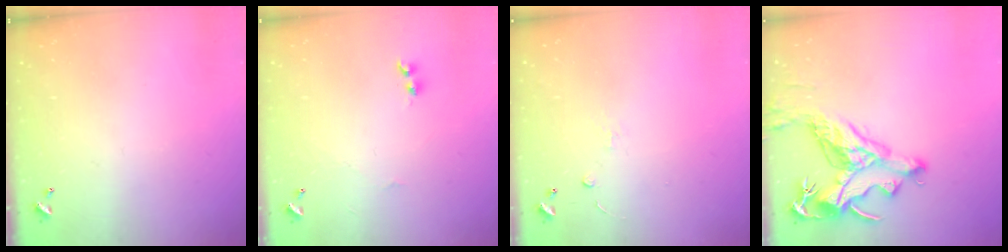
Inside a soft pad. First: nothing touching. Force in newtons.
{"total": 2.0, "press": 1.9, "slide": 0.6}
{"total": 1.6, "press": 1.5, "slide": 0.4}
{"total": 9.9, "press": 9.7, "slide": 1.9}